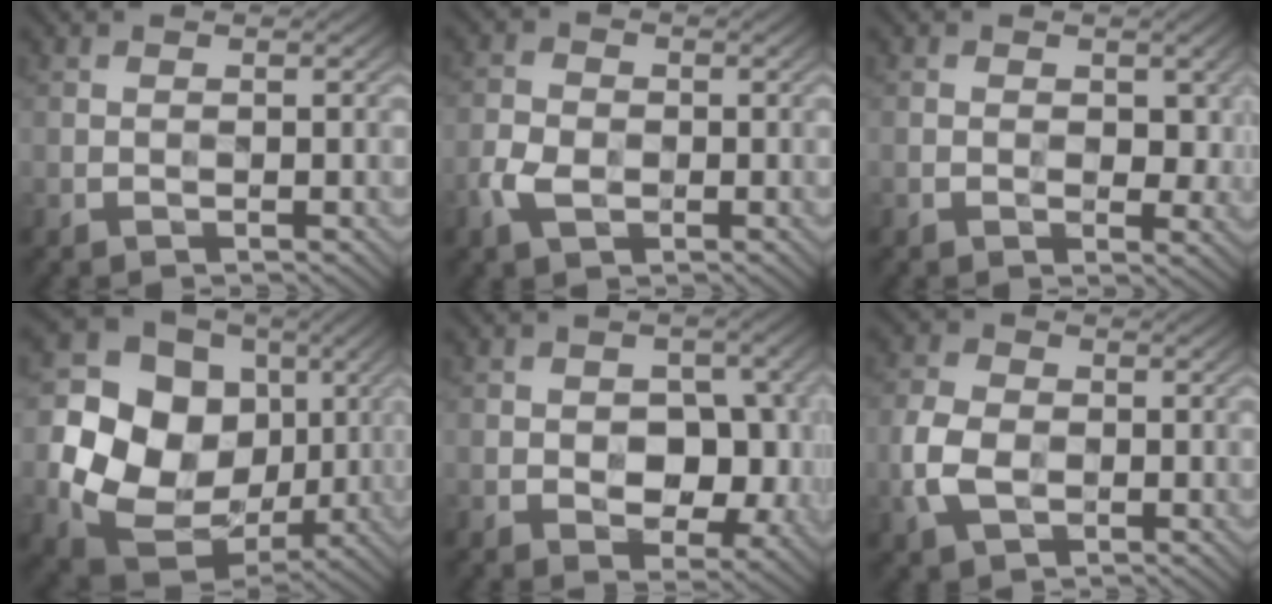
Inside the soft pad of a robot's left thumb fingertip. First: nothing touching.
{"total": 4.2, "force": [-1.8, 2.9, 2.3], "torque": [-0.062, 0.000, -0.041]}
{"total": 5.5, "force": [-0.3, 3.6, 4.1], "torque": [-0.055, -0.003, -0.006]}
{"total": 16.9, "force": [0.3, 14.7, 8.2], "torque": [-0.198, -0.015, 0.023]}
{"total": 9.0, "force": [-1.7, 5.7, 6.7], "torque": [-0.084, -0.006, -0.027]}
{"total": 5.8, "force": [-1.5, 4.2, 3.7], "torque": [-0.103, -0.001, -0.034]}